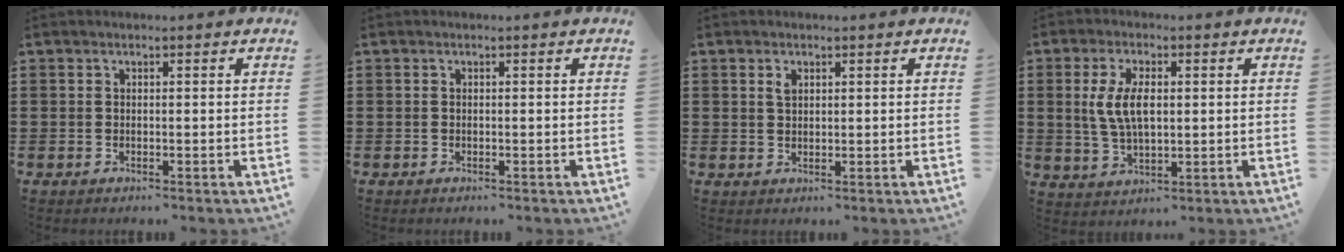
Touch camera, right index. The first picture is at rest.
{"total": 0.0}
{"total": 1.4, "force": [0.8, 0.7, 0.9], "torque": [-0.021, 0.004, 0.013]}
{"total": 6.6, "force": [0.8, 3.0, 5.8], "torque": [-0.129, 0.006, 0.008]}